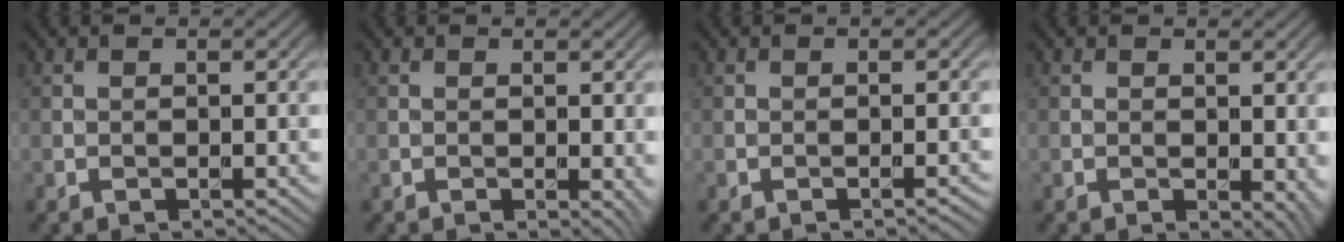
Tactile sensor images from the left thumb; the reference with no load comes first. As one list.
[{"total": 1.6, "force": [0.0, 0.8, 1.4], "torque": [-0.014, -0.007, 0.001]}, {"total": 0.8, "force": [-0.5, 0.0, 0.6], "torque": [-0.007, 0.002, -0.011]}, {"total": 3.1, "force": [-0.2, 1.7, 2.5], "torque": [-0.026, -0.007, -0.001]}]